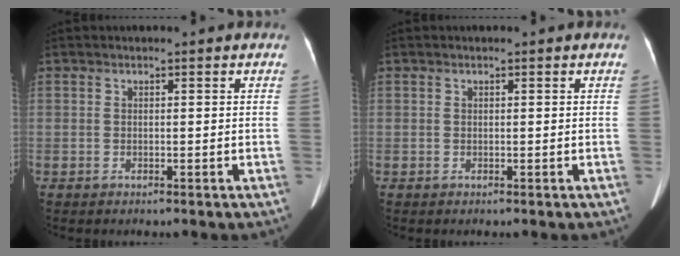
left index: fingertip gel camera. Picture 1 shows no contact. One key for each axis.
{"total": 0.0}